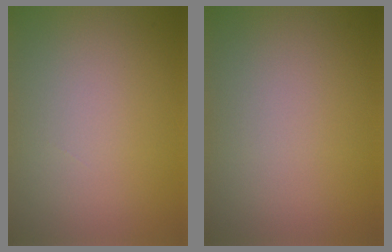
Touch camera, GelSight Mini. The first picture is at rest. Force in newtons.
{"total": 0.0}